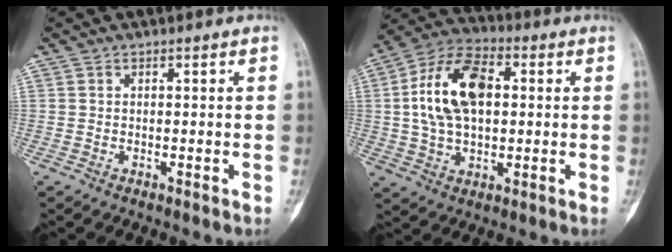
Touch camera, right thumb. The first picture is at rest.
{"total": 15.8, "force": [2.1, 9.3, 12.6], "torque": [-0.226, 0.023, 0.033]}